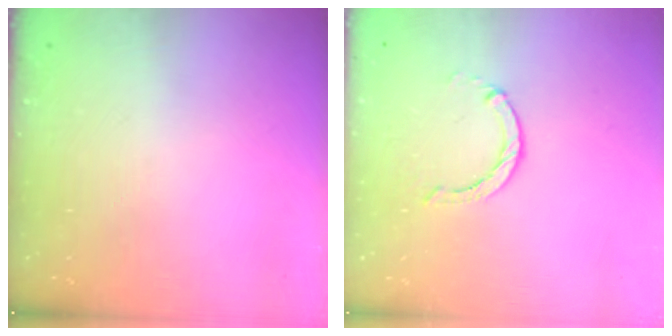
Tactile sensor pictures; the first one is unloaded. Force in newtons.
{"total": 0.0}